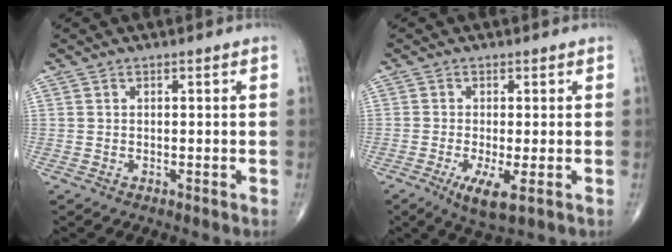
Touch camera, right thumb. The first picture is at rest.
{"total": 5.6, "force": [-1.9, 1.3, 5.1], "torque": [-0.099, -0.016, -0.033]}